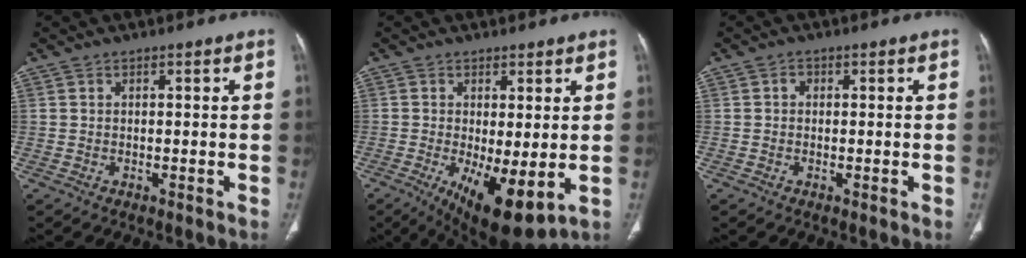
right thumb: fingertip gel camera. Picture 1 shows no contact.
{"total": 11.0, "force": [-2.1, 4.0, 10.0], "torque": [-0.162, -0.026, -0.018]}
{"total": 1.0, "force": [0.1, 0.8, 0.5], "torque": [-0.004, 0.003, 0.001]}